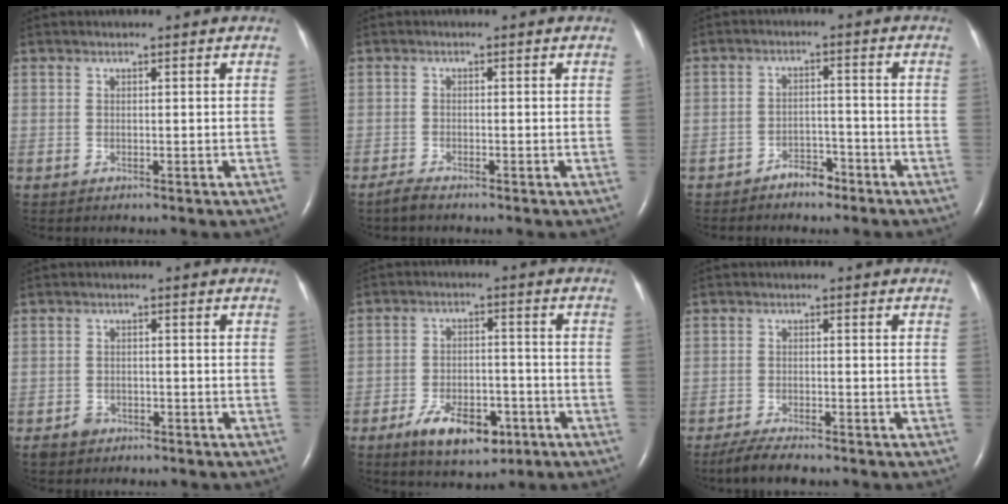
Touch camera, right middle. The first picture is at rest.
{"total": 1.6, "force": [-1.5, 0.1, 0.7], "torque": [-0.023, -0.005, -0.030]}
{"total": 3.9, "force": [-3.2, 1.7, 1.5], "torque": [-0.022, 0.007, -0.053]}
{"total": 2.5, "force": [-1.8, 1.6, 0.6], "torque": [-0.017, 0.004, -0.024]}
{"total": 9.6, "force": [-5.4, 4.5, 6.5], "torque": [-0.114, -0.002, -0.083]}
{"total": 5.4, "force": [-4.5, 0.8, 2.7], "torque": [-0.049, -0.013, -0.078]}